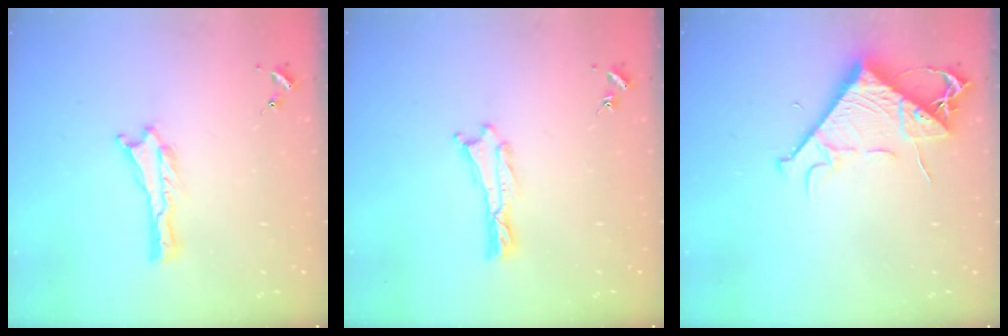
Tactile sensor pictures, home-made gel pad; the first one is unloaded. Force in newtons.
{"total": 0.0}
{"total": 8.2, "press": 8.1, "slide": 1.1}